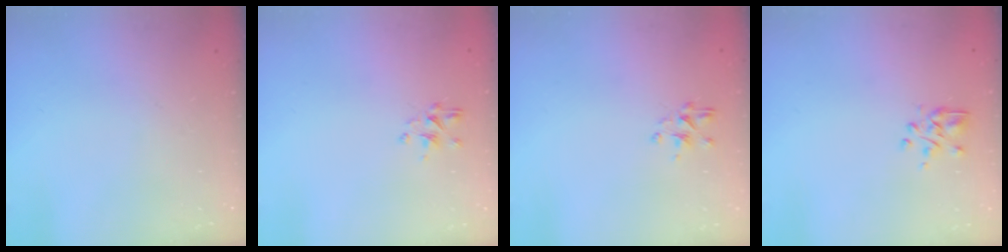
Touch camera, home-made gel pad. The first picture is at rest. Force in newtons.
{"total": 1.8, "press": 1.7, "slide": 0.7}
{"total": 2.2, "press": 2.1, "slide": 0.8}
{"total": 3.7, "press": 3.4, "slide": 1.3}